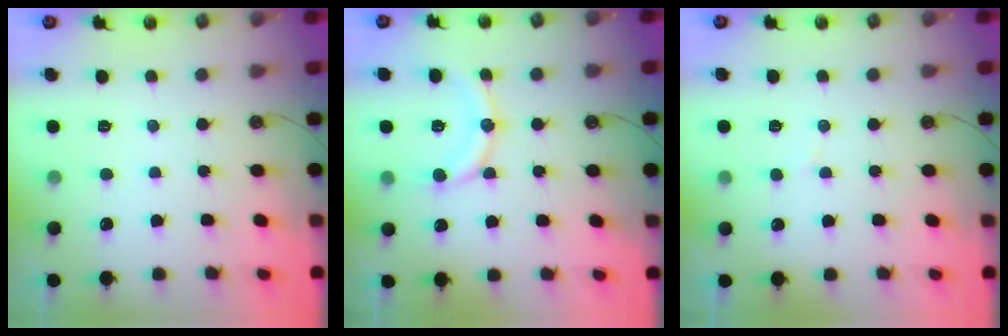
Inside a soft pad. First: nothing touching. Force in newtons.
{"total": 12.7, "press": 12.4, "slide": 2.7}
{"total": 4.5, "press": 4.5, "slide": 0.4}